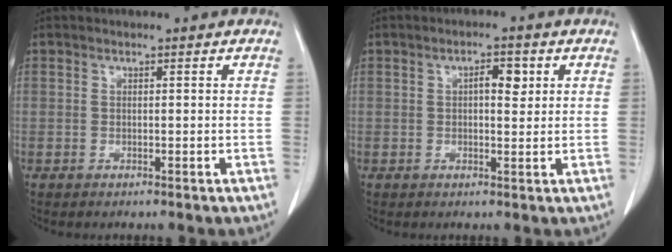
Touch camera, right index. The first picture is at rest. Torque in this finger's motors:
{"motor_torque": [0.06, 0.04, 0.14, 0.03]}